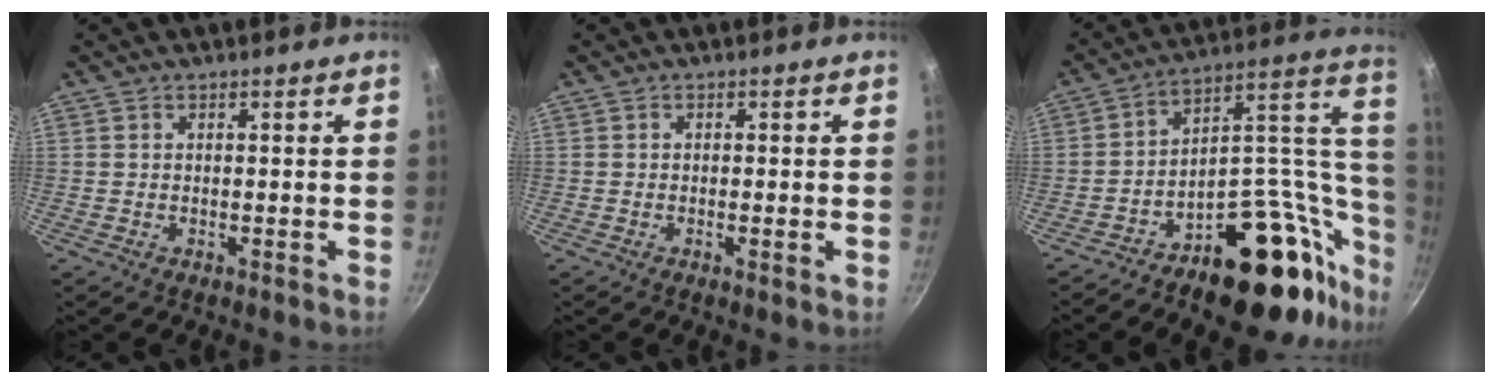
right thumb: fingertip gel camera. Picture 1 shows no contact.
{"total": 1.4, "force": [-0.3, 0.2, 1.3], "torque": [-0.026, -0.001, -0.007]}
{"total": 27.1, "force": [-10.2, 15.6, 19.6], "torque": [-0.182, 0.084, -0.154]}